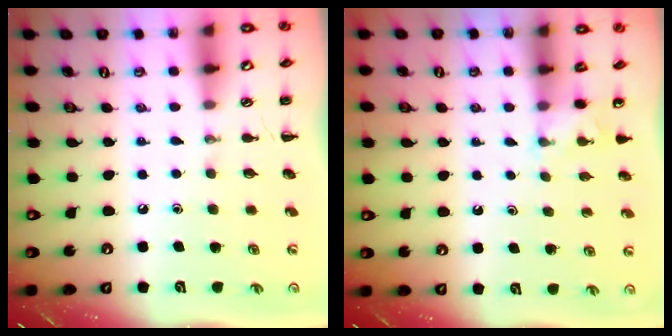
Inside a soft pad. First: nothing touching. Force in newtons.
{"total": 2.2, "press": 2.2, "slide": 0.6}